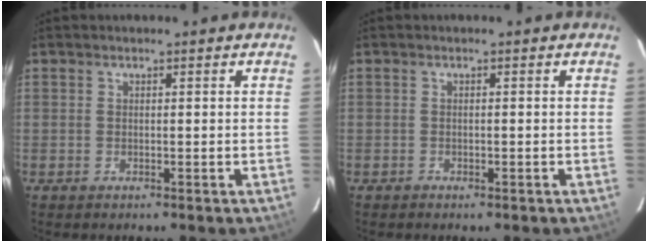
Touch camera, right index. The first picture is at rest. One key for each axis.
{"total": 0.8, "fx": -0.7, "fy": 0.3, "fz": 0.3, "tx": -0.010, "ty": 0.002, "tz": -0.010}